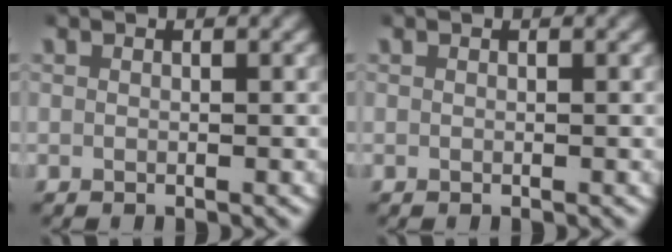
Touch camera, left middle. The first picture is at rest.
{"total": 0.0}